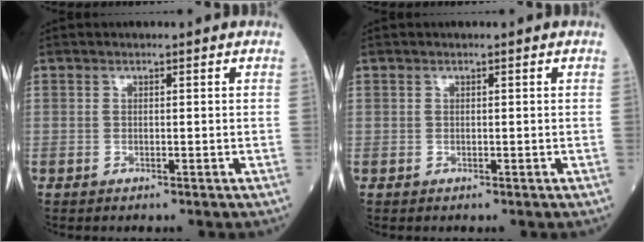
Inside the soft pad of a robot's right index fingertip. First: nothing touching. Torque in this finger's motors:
{"motor_torque": [-0.12, -0.13, 0.06, 0.00]}